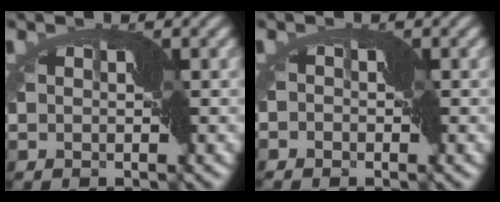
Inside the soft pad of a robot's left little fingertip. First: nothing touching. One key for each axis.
{"total": 1.4, "fx": -1.0, "fy": 1.0, "fz": 0.1, "tx": 0.003, "ty": 0.011, "tz": -0.018}